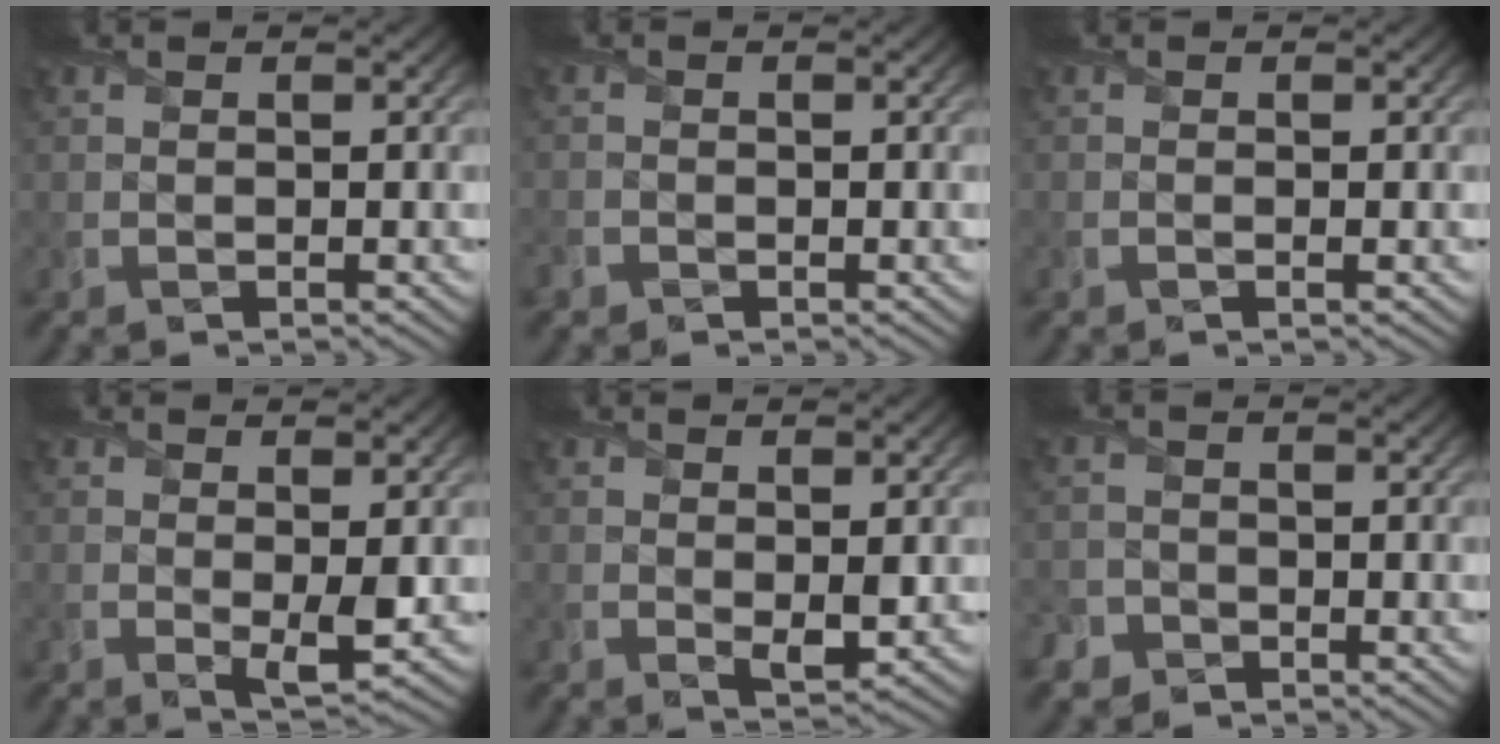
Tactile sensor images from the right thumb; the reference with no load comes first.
{"total": 1.1, "force": [-0.8, 0.8, 0.2], "torque": [-0.005, -0.005, -0.018]}
{"total": 0.5, "force": [-0.2, 0.0, 0.5], "torque": [-0.010, -0.003, -0.004]}
{"total": 2.6, "force": [0.4, 0.6, 2.5], "torque": [-0.048, -0.012, 0.011]}
{"total": 2.2, "force": [0.4, 1.0, 1.9], "torque": [-0.034, -0.012, 0.012]}
{"total": 2.8, "force": [-2.0, 2.0, 0.4], "torque": [-0.003, 0.001, -0.042]}